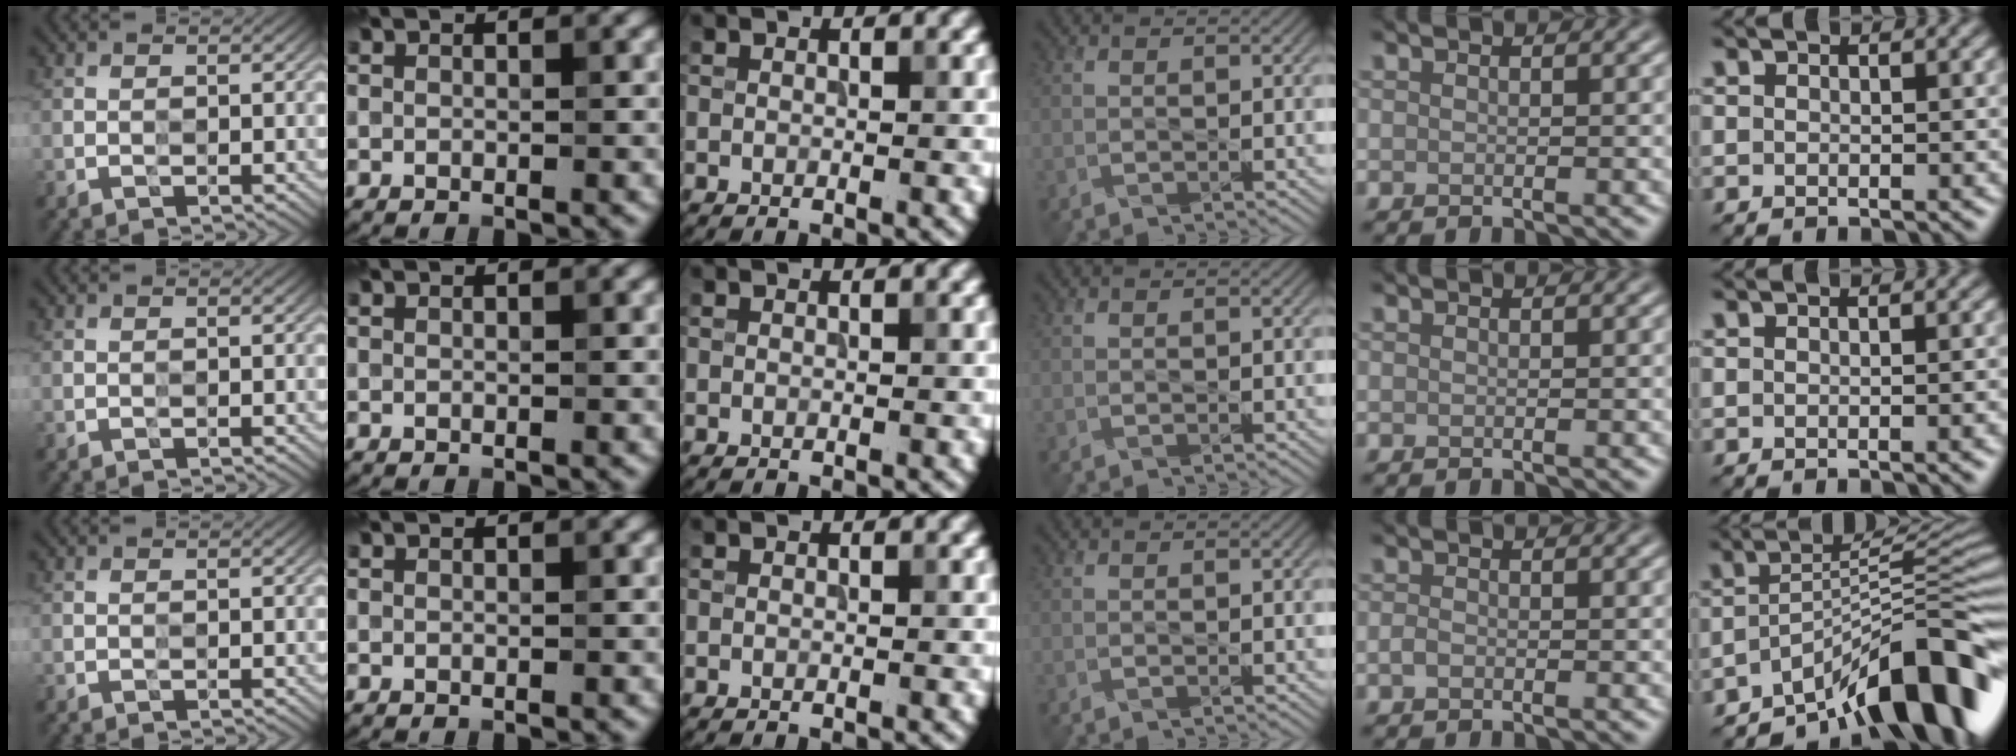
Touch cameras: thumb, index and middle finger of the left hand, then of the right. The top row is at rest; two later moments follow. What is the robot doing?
{"motion": "press", "object": "grip strengthener"}